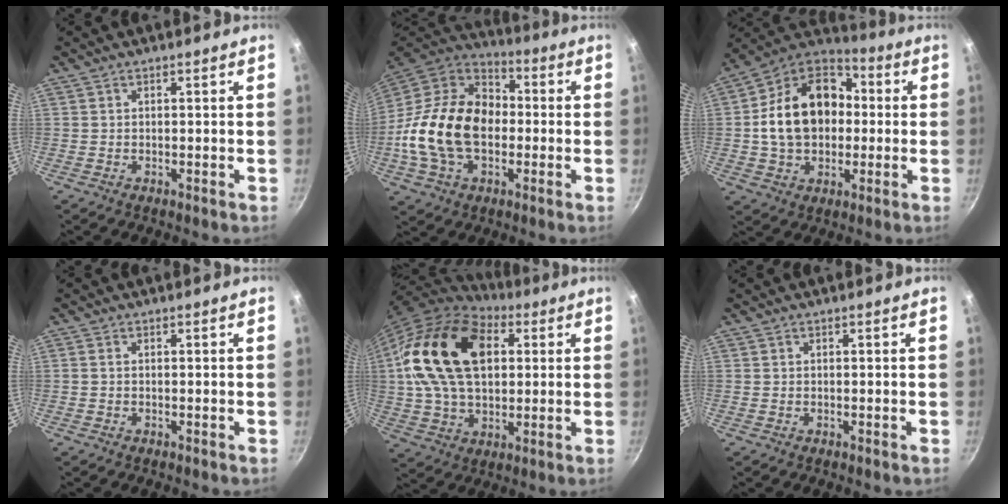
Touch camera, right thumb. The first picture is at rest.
{"total": 22.4, "force": [-2.4, 15.4, 16.1], "torque": [-0.267, 0.036, -0.053]}
{"total": 19.8, "force": [0.4, 14.7, 13.2], "torque": [-0.203, 0.044, -0.003]}
{"total": 0.5, "force": [-0.1, 0.3, 0.4], "torque": [-0.008, 0.003, -0.003]}
{"total": 22.7, "force": [5.0, 14.7, 16.5], "torque": [-0.280, 0.009, 0.081]}
{"total": 0.0}